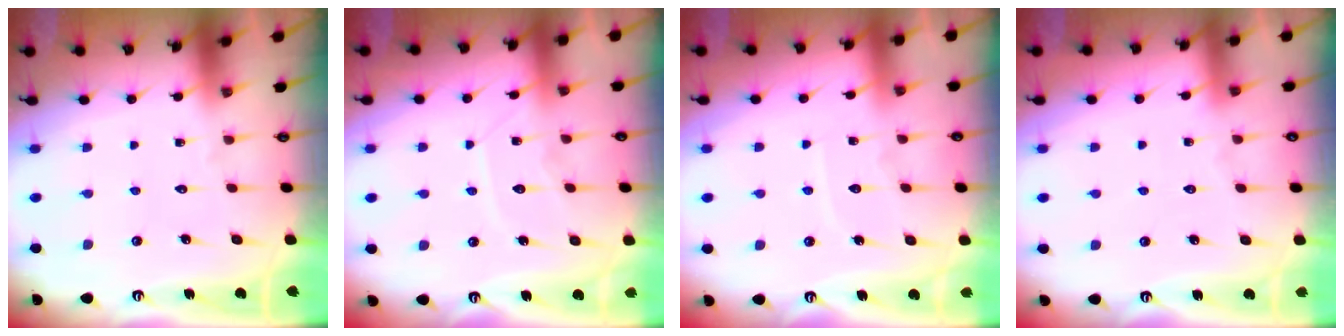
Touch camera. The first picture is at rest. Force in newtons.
{"total": 8.2, "press": 8.2, "slide": 0.7}
{"total": 5.3, "press": 5.3, "slide": 0.5}
{"total": 3.6, "press": 3.5, "slide": 0.6}